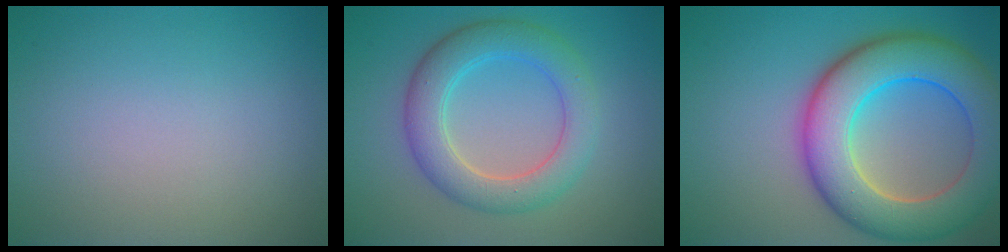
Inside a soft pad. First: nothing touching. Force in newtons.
{"total": 5.5, "press": 5.5, "slide": 0.2}
{"total": 10.6, "press": 10.5, "slide": 0.5}